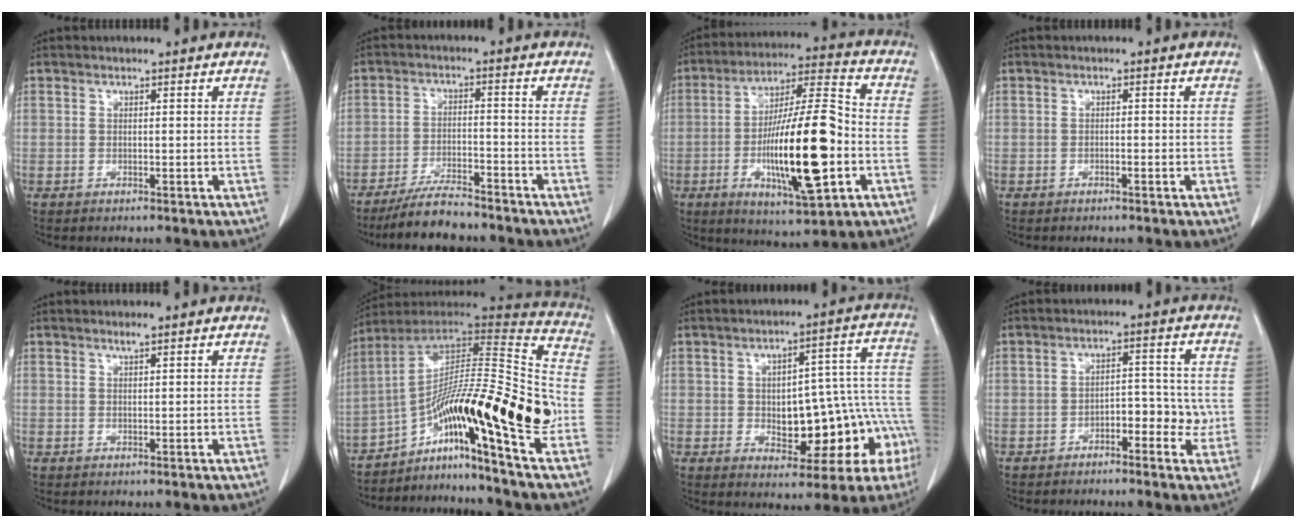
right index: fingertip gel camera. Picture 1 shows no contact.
{"total": 7.5, "force": [-6.6, 1.3, 3.2], "torque": [-0.057, -0.015, -0.116]}
{"total": 19.2, "force": [-4.3, 3.1, 18.4], "torque": [-0.329, -0.001, -0.065]}
{"total": 0.9, "force": [-0.4, 0.3, 0.8], "torque": [-0.010, 0.004, -0.004]}
{"total": 0.9, "force": [0.7, 0.0, 0.5], "torque": [-0.009, 0.001, 0.015]}
{"total": 22.5, "force": [-8.6, 0.8, 20.8], "torque": [-0.304, 0.025, -0.135]}
{"total": 16.7, "force": [-4.1, 7.1, 14.5], "torque": [-0.135, 0.051, -0.032]}
{"total": 5.4, "force": [-2.0, 2.7, 4.2], "torque": [-0.050, 0.023, -0.028]}